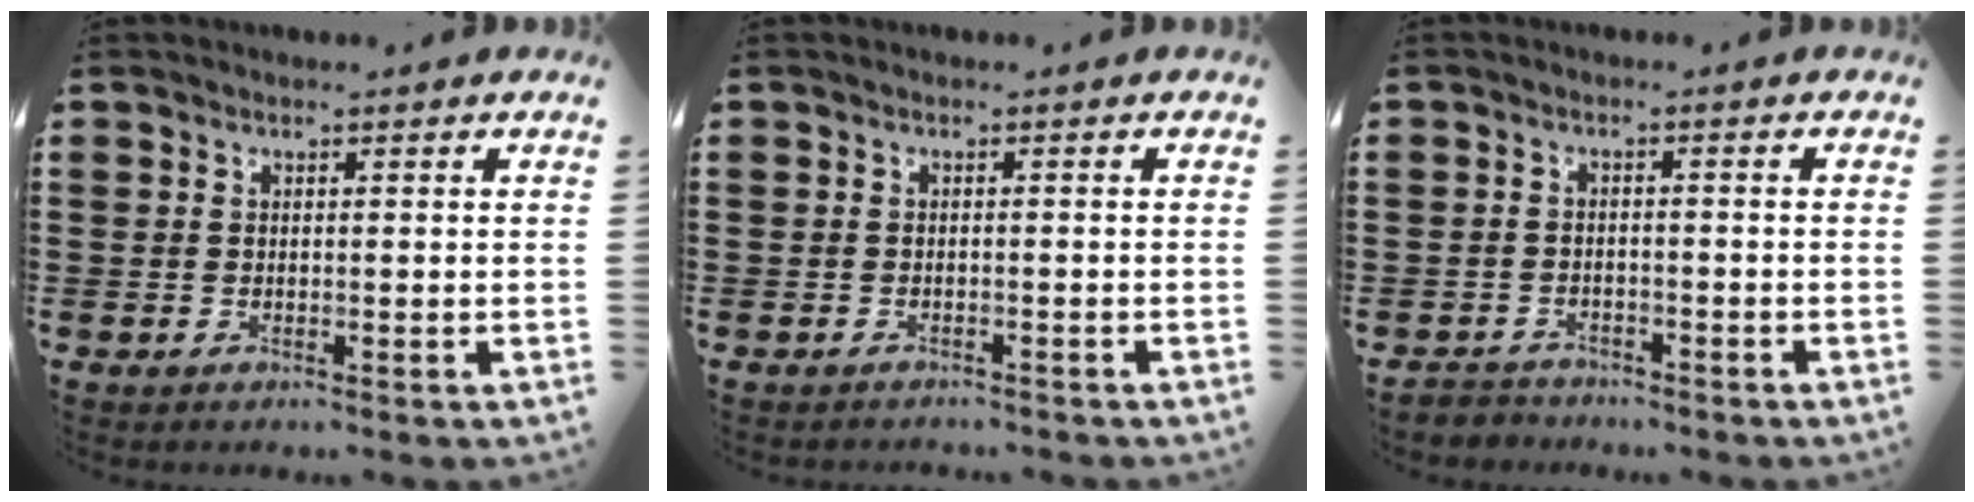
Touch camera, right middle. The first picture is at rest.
{"total": 0.7, "force": [-0.7, 0.0, 0.0], "torque": [-0.003, -0.002, -0.015]}
{"total": 2.2, "force": [-2.2, 0.5, -0.3], "torque": [-0.002, -0.001, -0.049]}